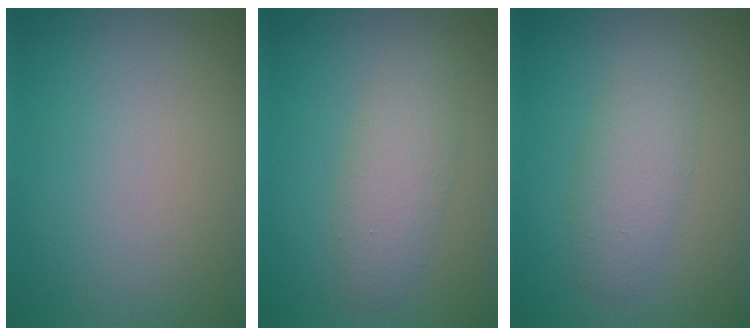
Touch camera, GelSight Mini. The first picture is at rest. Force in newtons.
{"total": 2.0, "press": 1.9, "slide": 0.2}
{"total": 3.0, "press": 3.0, "slide": 0.1}